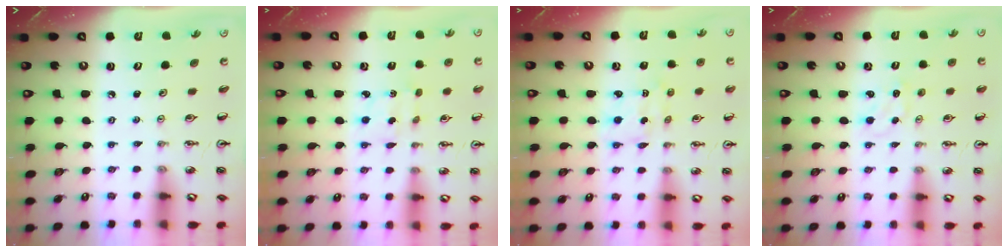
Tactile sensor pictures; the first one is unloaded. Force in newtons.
{"total": 2.9, "press": 2.8, "slide": 0.6}
{"total": 1.9, "press": 1.9, "slide": 0.4}
{"total": 1.1, "press": 1.1, "slide": 0.2}